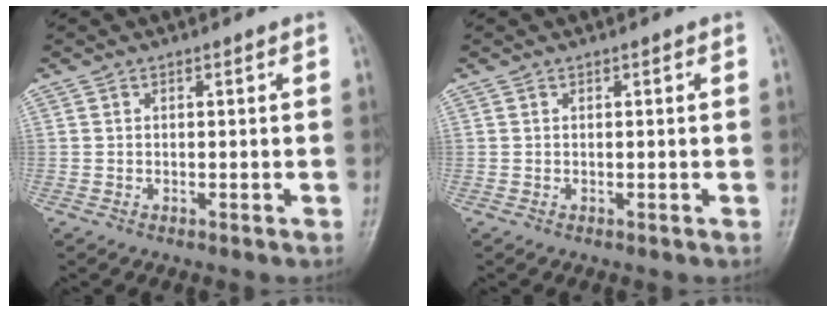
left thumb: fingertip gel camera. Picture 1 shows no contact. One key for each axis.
{"total": 0.0}